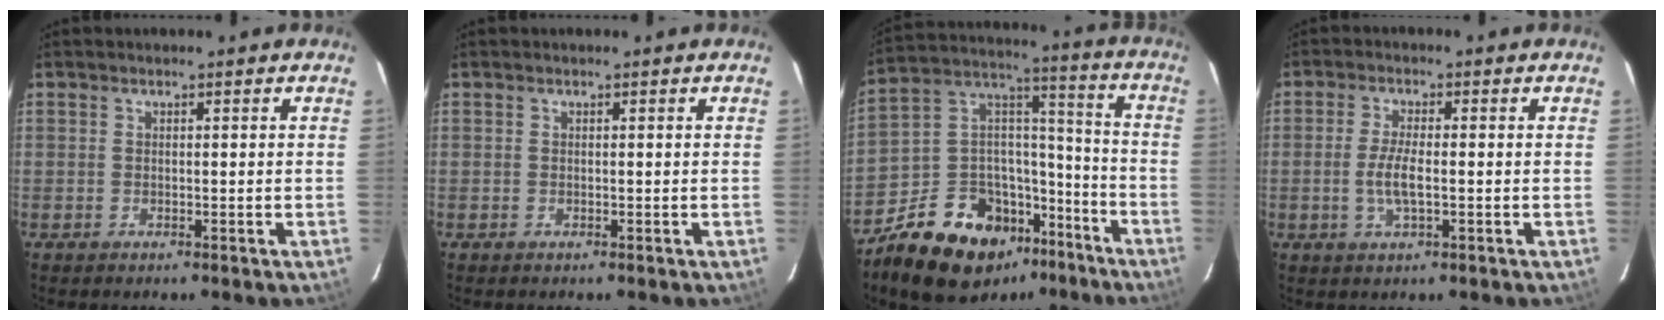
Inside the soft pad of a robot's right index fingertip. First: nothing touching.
{"total": 0.0}
{"total": 20.4, "force": [-12.8, 12.6, 9.8], "torque": [-0.205, 0.062, -0.188]}
{"total": 4.8, "force": [-0.8, 1.2, 4.6], "torque": [-0.092, -0.003, -0.015]}